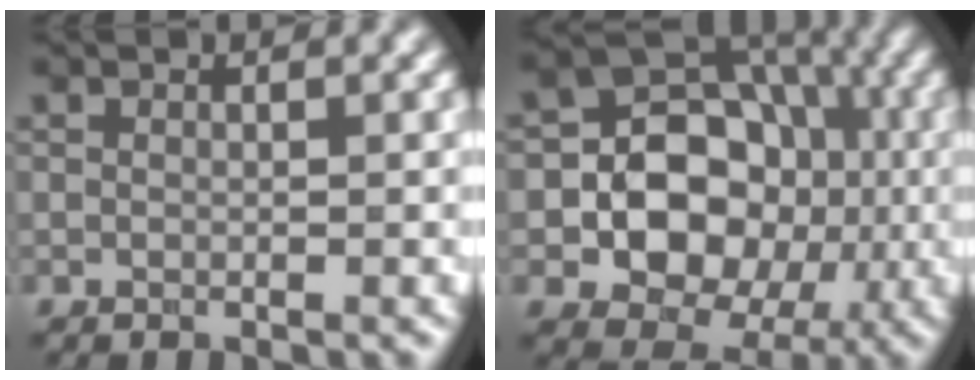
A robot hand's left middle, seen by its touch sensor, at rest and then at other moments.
{"total": 10.1, "force": [-1.5, 8.2, 5.7], "torque": [-0.061, 0.005, -0.042]}